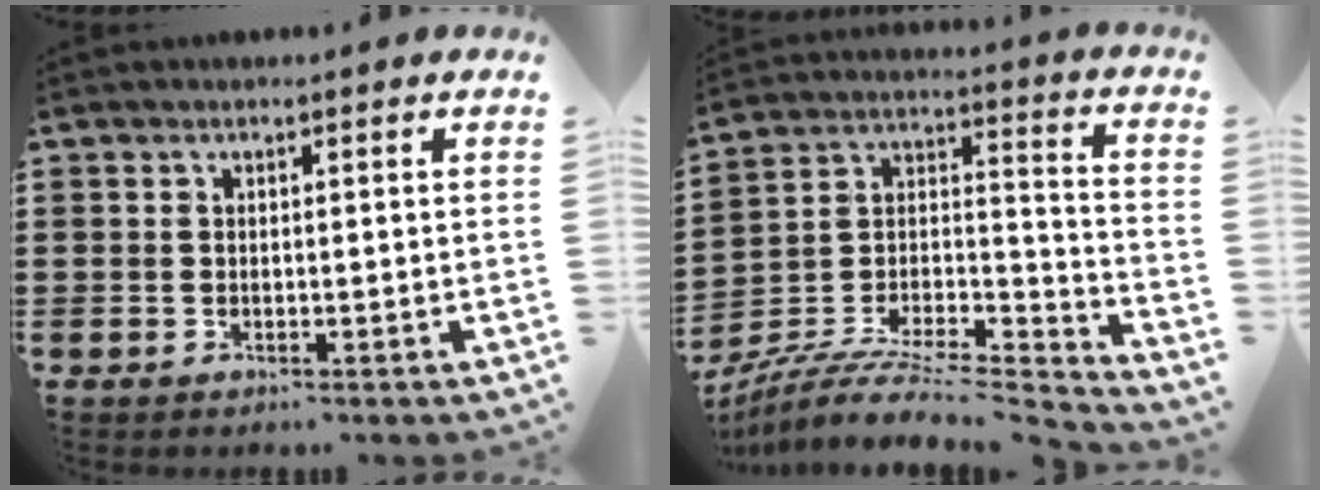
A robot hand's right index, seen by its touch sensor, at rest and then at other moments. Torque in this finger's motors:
{"motor_torque": [-0.69, 0.79, -1.05, 0.03]}